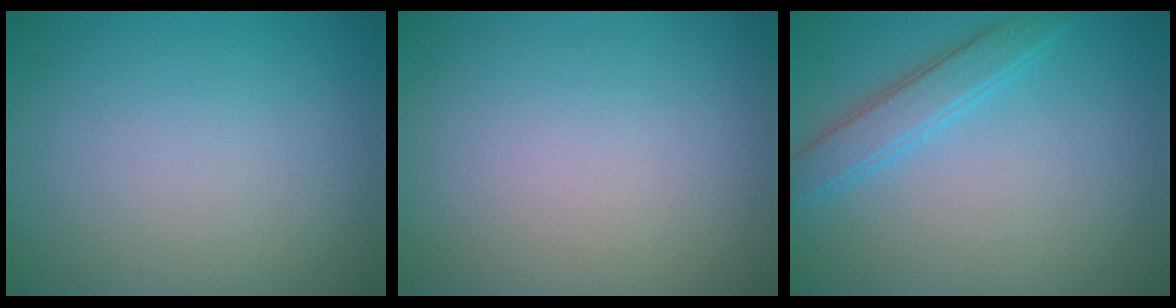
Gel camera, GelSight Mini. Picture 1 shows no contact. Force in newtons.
{"total": 0.0}
{"total": 2.8, "press": 2.8, "slide": 0.1}